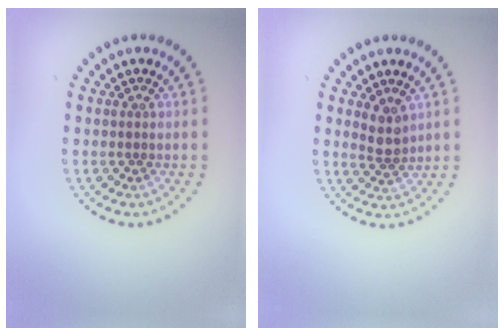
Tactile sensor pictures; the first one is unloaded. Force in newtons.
{"total": 2.1, "press": 1.8, "slide": 1.1}